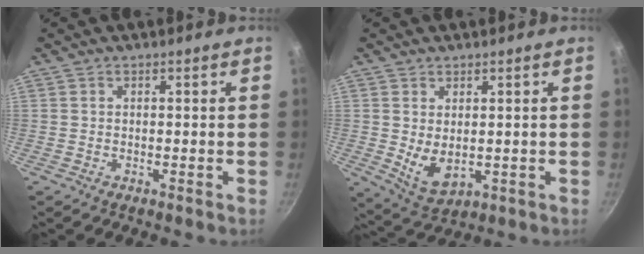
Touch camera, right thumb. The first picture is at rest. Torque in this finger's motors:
{"motor_torque": [-0.45, 0.60, 0.41, 0.54, 0.12]}